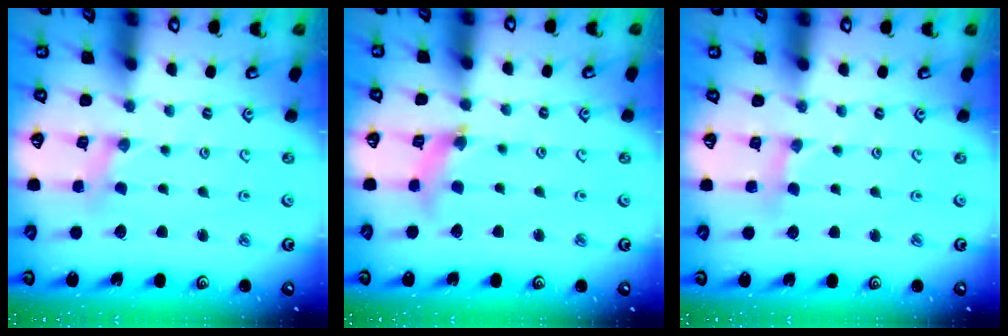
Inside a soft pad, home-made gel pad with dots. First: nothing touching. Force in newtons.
{"total": 5.9, "press": 5.9, "slide": 0.7}
{"total": 2.1, "press": 2.1, "slide": 0.3}